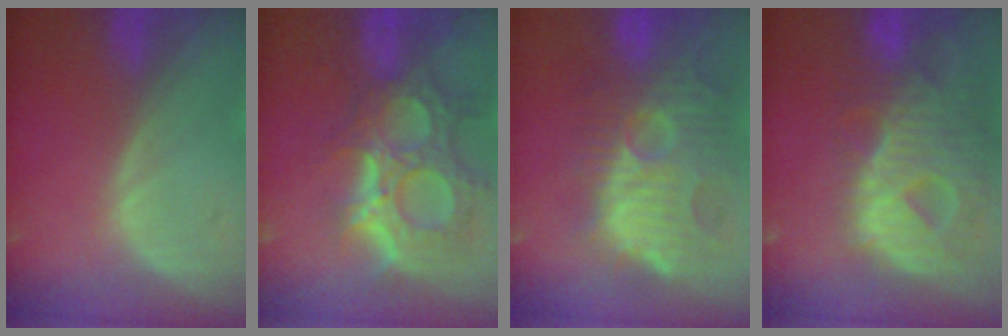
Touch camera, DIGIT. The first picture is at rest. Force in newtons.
{"total": 11.9, "press": 10.7, "slide": 5.3}
{"total": 11.7, "press": 11.5, "slide": 2.4}
{"total": 12.8, "press": 10.9, "slide": 6.7}